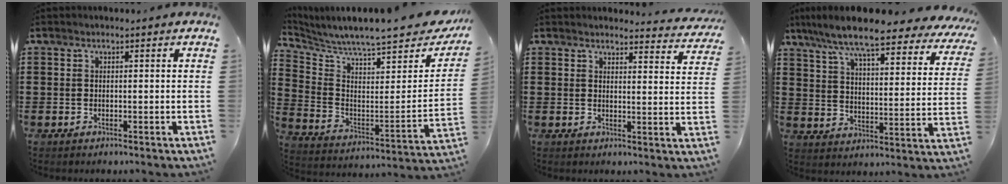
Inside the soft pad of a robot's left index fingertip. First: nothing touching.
{"total": 7.2, "force": [6.6, 0.1, 2.9], "torque": [-0.082, -0.068, 0.106]}
{"total": 3.1, "force": [3.0, 0.4, 0.5], "torque": [-0.013, -0.016, 0.053]}
{"total": 9.5, "force": [8.1, 0.9, 4.9], "torque": [-0.126, -0.043, 0.138]}